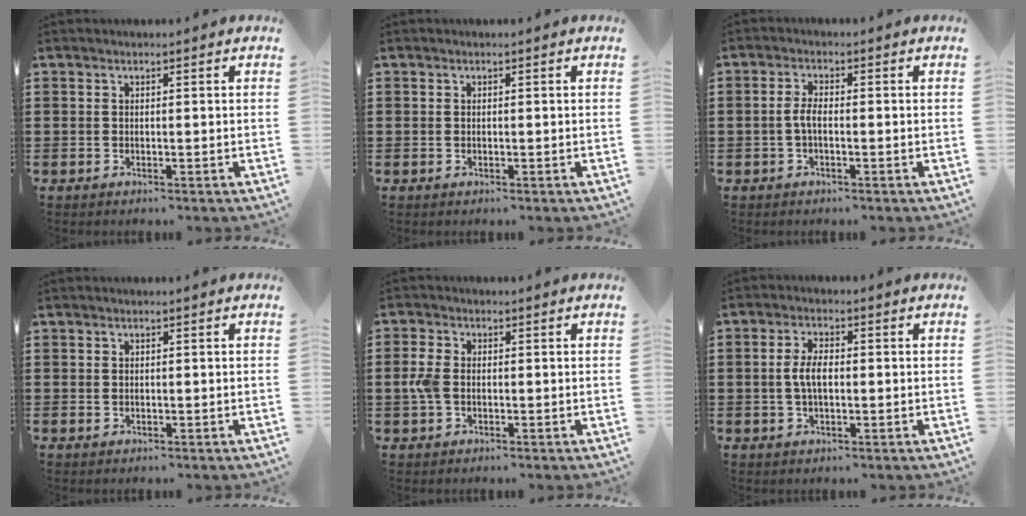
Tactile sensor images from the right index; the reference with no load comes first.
{"total": 0.0}
{"total": 2.7, "force": [-0.6, 0.9, 2.4], "torque": [-0.060, -0.003, -0.017]}
{"total": 0.6, "force": [0.2, 0.5, 0.1], "torque": [-0.002, 0.006, 0.004]}
{"total": 3.3, "force": [-0.2, 2.1, 2.6], "torque": [-0.071, 0.000, -0.011]}
{"total": 4.2, "force": [-0.2, 1.9, 3.7], "torque": [-0.086, 0.000, -0.009]}